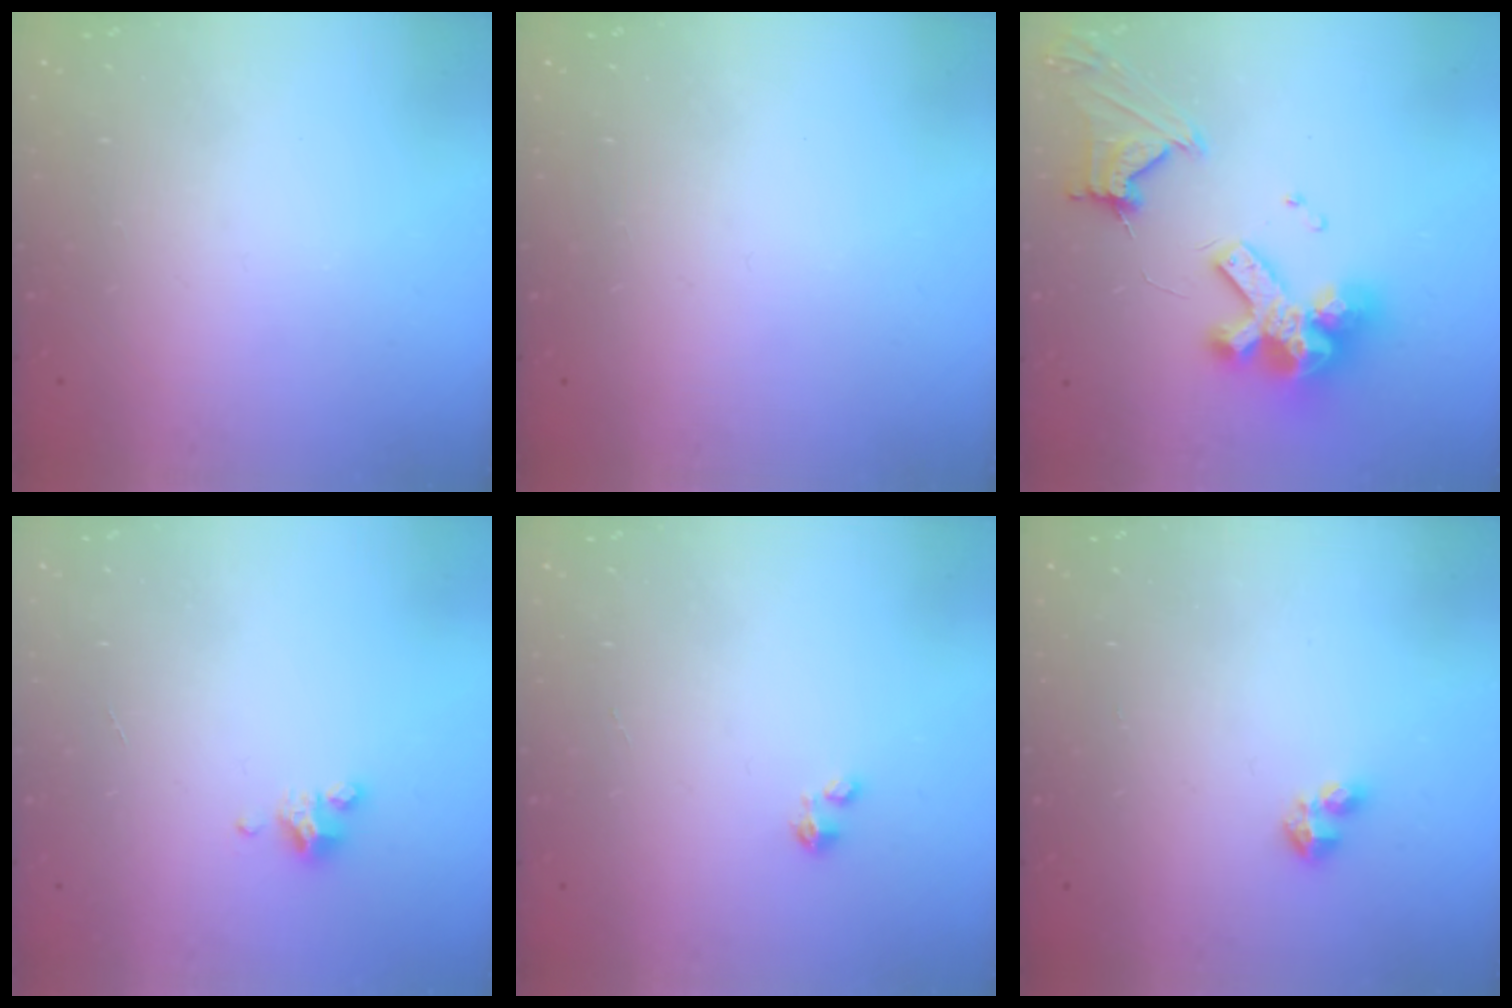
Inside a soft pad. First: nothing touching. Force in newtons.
{"total": 0.0}
{"total": 17.9, "press": 17.8, "slide": 1.9}
{"total": 2.9, "press": 2.9, "slide": 0.3}
{"total": 0.5, "press": 0.5, "slide": 0.2}
{"total": 2.9, "press": 2.8, "slide": 0.6}